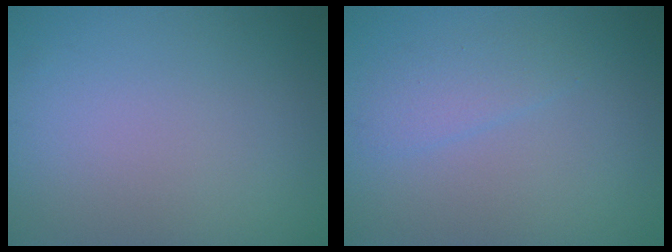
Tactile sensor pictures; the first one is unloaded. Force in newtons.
{"total": 1.6, "press": 1.6, "slide": 0.1}